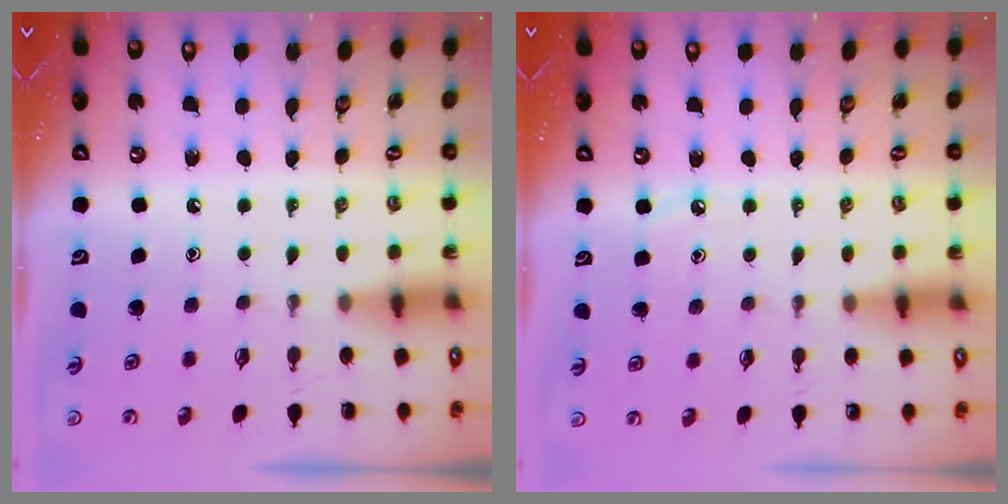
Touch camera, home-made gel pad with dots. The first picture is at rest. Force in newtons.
{"total": 3.1, "press": 3.1, "slide": 0.4}